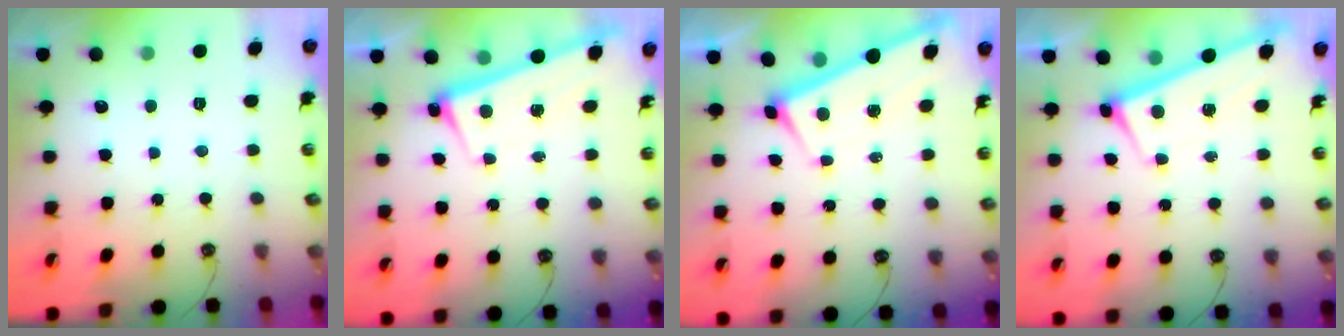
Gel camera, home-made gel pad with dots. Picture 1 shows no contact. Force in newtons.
{"total": 2.6, "press": 2.5, "slide": 0.7}
{"total": 2.6, "press": 2.6, "slide": 0.1}
{"total": 2.9, "press": 2.9, "slide": 0.2}